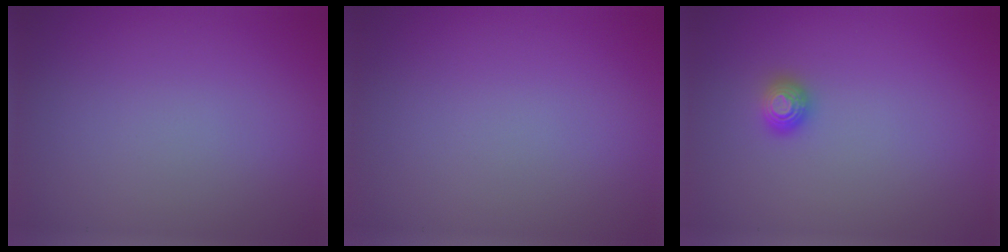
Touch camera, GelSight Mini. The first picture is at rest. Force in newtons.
{"total": 0.0}
{"total": 1.1, "press": 1.1, "slide": 0.4}